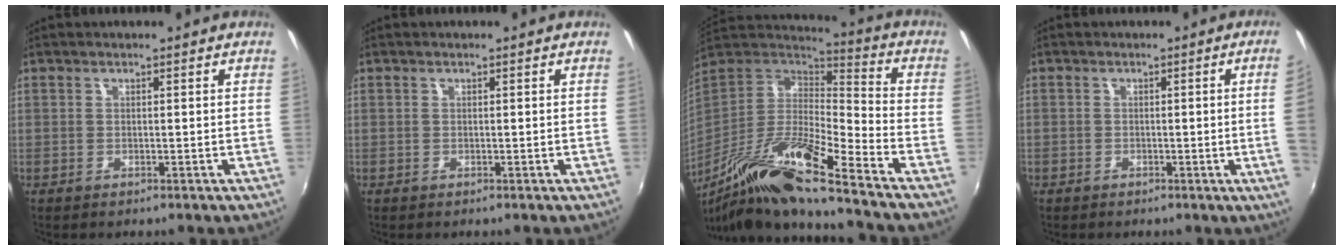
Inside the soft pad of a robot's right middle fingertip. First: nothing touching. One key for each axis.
{"total": 0.0}
{"total": 18.2, "fx": -12.8, "fy": 0.8, "fz": 12.9, "tx": -0.233, "ty": -0.025, "tz": -0.256}
{"total": 2.9, "fx": -0.3, "fy": -1.1, "fz": 2.7, "tx": -0.048, "ty": -0.010, "tz": -0.002}